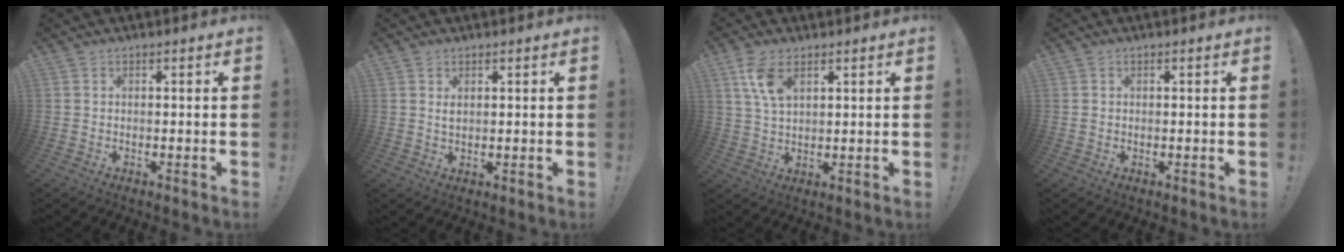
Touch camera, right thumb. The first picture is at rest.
{"total": 1.7, "force": [1.0, 0.9, 1.0], "torque": [-0.006, -0.006, 0.015]}
{"total": 7.9, "force": [4.0, 3.7, 5.7], "torque": [-0.107, -0.014, 0.074]}
{"total": 0.7, "force": [0.4, 0.6, 0.1], "torque": [-0.001, 0.003, 0.007]}